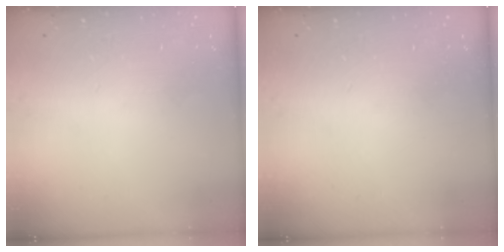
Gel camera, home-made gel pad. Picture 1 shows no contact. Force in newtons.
{"total": 0.0}